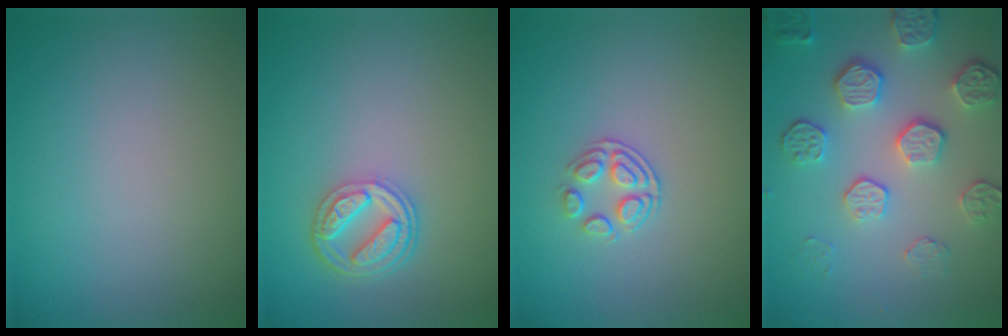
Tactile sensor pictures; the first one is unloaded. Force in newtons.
{"total": 4.2, "press": 3.2, "slide": 2.7}
{"total": 2.1, "press": 1.4, "slide": 1.5}
{"total": 4.7, "press": 3.9, "slide": 2.6}